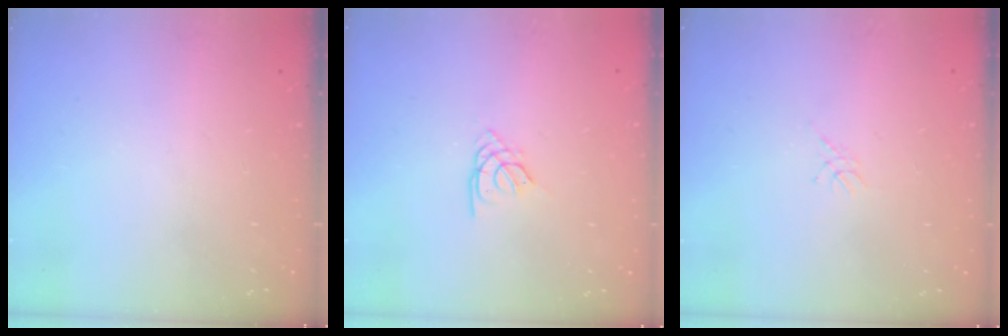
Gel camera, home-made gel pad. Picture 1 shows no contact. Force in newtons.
{"total": 2.3, "press": 2.3, "slide": 0.5}
{"total": 1.1, "press": 1.1, "slide": 0.3}